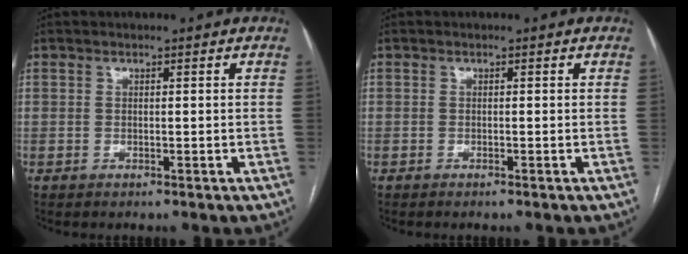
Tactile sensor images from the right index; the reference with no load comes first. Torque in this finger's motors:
{"motor_torque": [0.01, -0.03, 0.02, 0.01]}